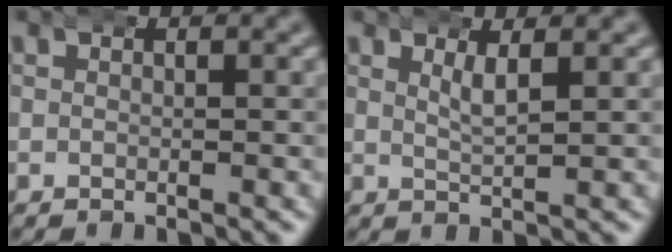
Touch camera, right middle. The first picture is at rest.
{"total": 2.1, "force": [1.4, 0.1, 1.6], "torque": [-0.031, -0.004, 0.029]}